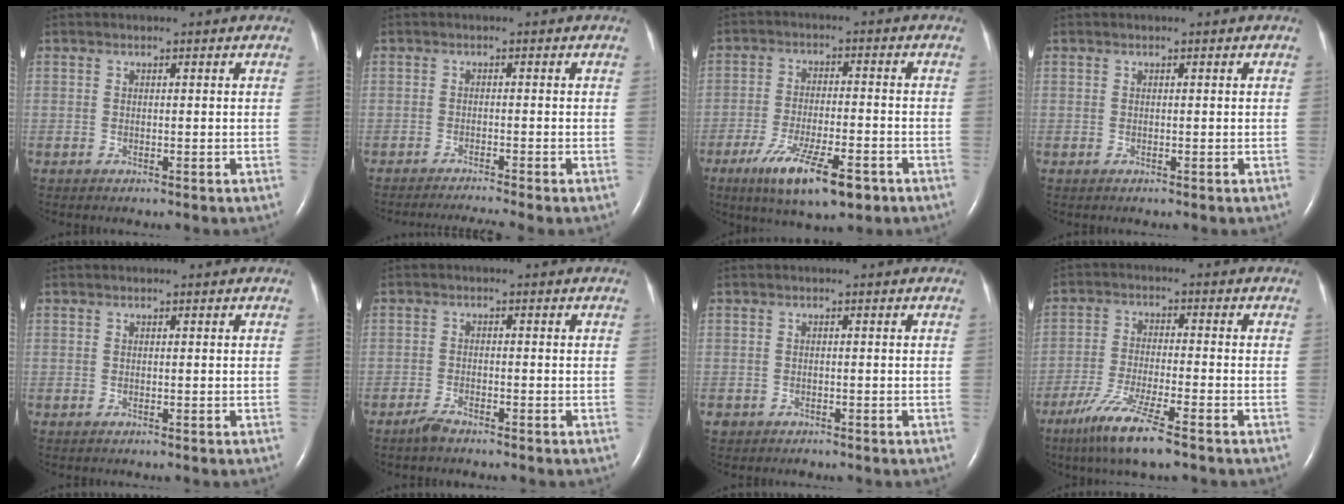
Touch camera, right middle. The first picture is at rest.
{"total": 5.7, "force": [-5.0, -1.2, 2.4], "torque": [-0.030, -0.017, -0.079]}
{"total": 11.2, "force": [-6.5, 2.7, 8.7], "torque": [-0.159, -0.018, -0.100]}
{"total": 0.0}
{"total": 0.0}
{"total": 2.0, "force": [-1.8, 0.3, 0.9], "torque": [-0.028, -0.004, -0.036]}
{"total": 2.2, "force": [-1.6, 1.3, 0.5], "torque": [-0.015, -0.002, -0.023]}
{"total": 9.2, "force": [-6.1, 0.3, 6.9], "torque": [-0.146, -0.028, -0.112]}